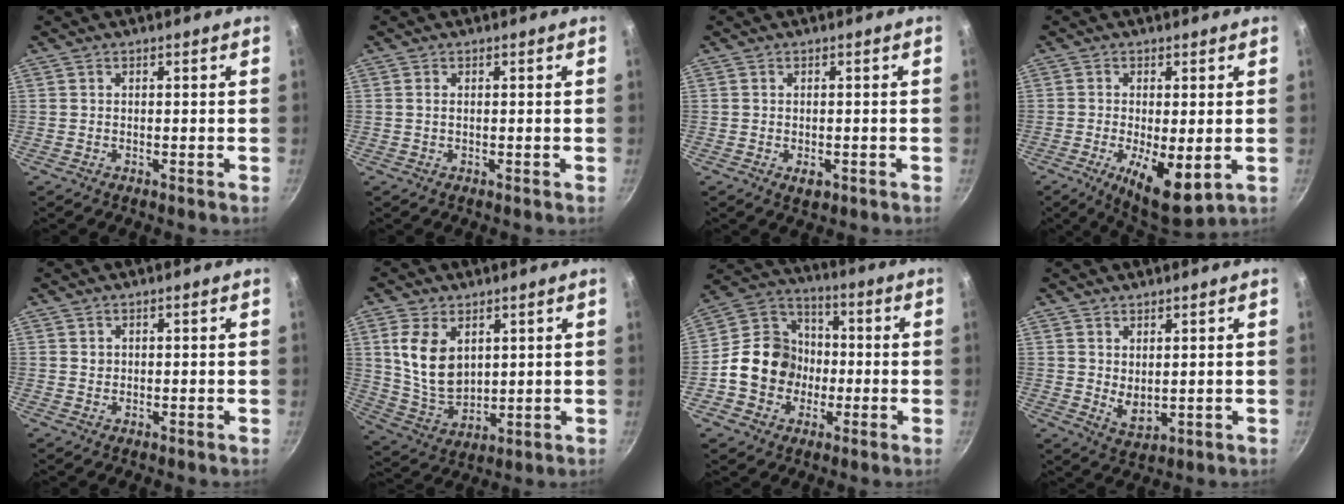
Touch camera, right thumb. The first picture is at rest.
{"total": 0.8, "force": [0.1, 0.4, 0.6], "torque": [-0.012, 0.001, 0.001]}
{"total": 2.2, "force": [-0.7, 1.4, 1.6], "torque": [-0.024, -0.003, -0.009]}
{"total": 10.1, "force": [-2.2, 3.6, 9.2], "torque": [-0.146, -0.011, -0.023]}
{"total": 0.9, "force": [0.3, 0.8, 0.2], "torque": [-0.001, 0.000, 0.006]}
{"total": 11.6, "force": [3.7, 7.5, 8.0], "torque": [-0.133, -0.027, 0.086]}
{"total": 14.3, "force": [-2.3, 12.5, 6.7], "torque": [-0.083, 0.038, -0.054]}
{"total": 4.5, "force": [1.5, 2.5, 3.4], "torque": [-0.051, -0.024, 0.034]}